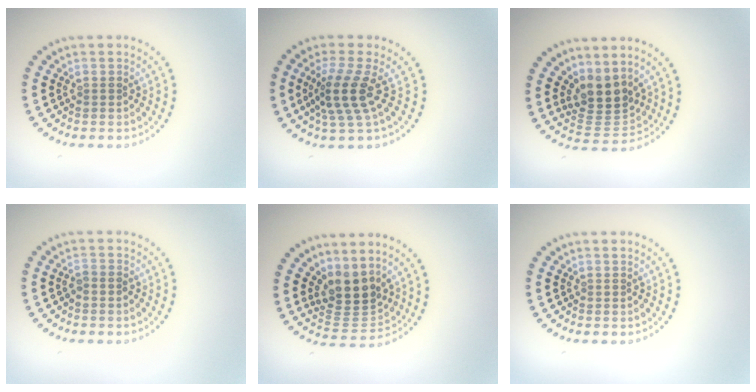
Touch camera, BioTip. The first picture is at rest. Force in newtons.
{"total": 3.7, "press": 2.8, "slide": 2.4}
{"total": 3.8, "press": 3.1, "slide": 2.2}
{"total": 0.7, "press": 0.5, "slide": 0.5}
{"total": 3.8, "press": 3.1, "slide": 2.2}
{"total": 0.0}